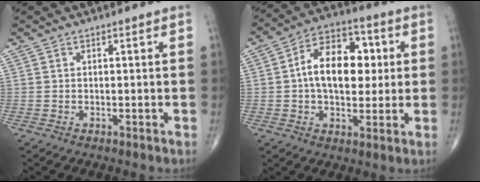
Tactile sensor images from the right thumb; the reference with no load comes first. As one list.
[{"total": 14.8, "force": [1.5, 9.1, 11.5], "torque": [-0.151, 0.020, 0.015]}]